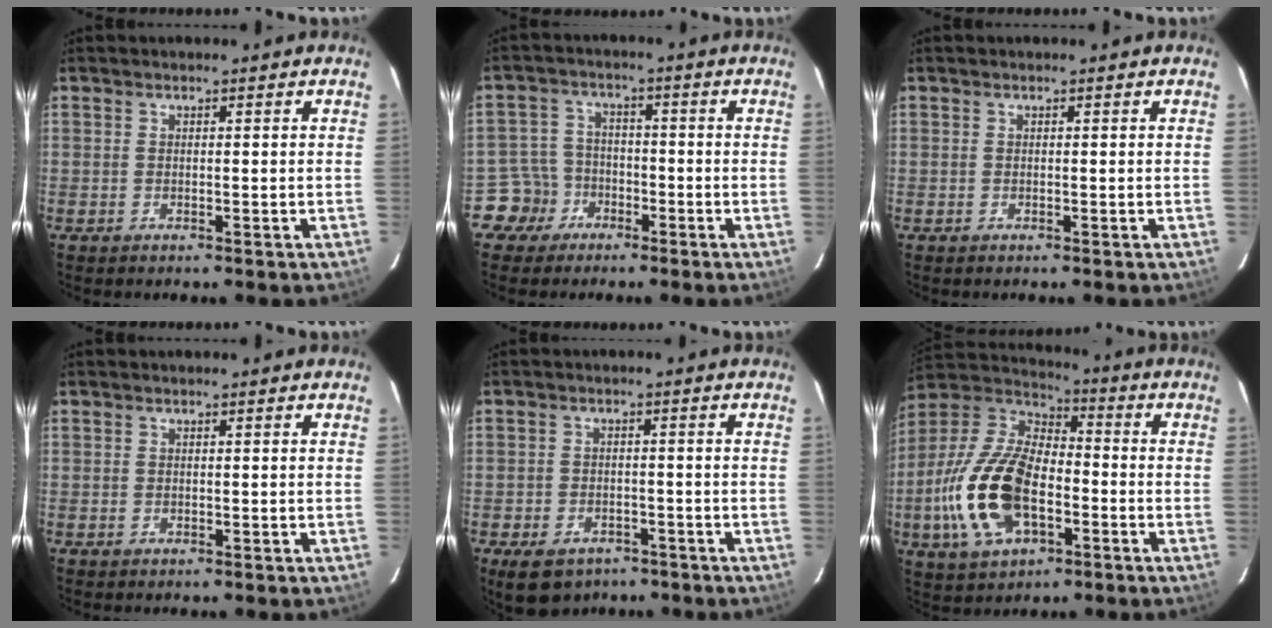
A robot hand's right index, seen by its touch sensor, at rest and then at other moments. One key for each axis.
{"total": 6.0, "fx": -3.4, "fy": 5.0, "fz": -0.1, "tx": -0.013, "ty": 0.027, "tz": -0.067}
{"total": 0.0}
{"total": 0.0}
{"total": 8.5, "fx": -5.5, "fy": 5.4, "fz": 3.5, "tx": -0.082, "ty": 0.000, "tz": -0.074}
{"total": 20.0, "fx": -5.7, "fy": 10.6, "fz": 15.9, "tx": -0.351, "ty": -0.006, "tz": -0.103}